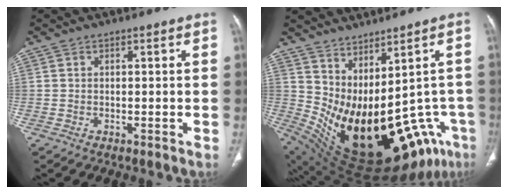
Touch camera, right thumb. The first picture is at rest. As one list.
[{"total": 24.6, "force": [-6.4, 11.9, 20.6], "torque": [-0.266, -0.023, -0.056]}]